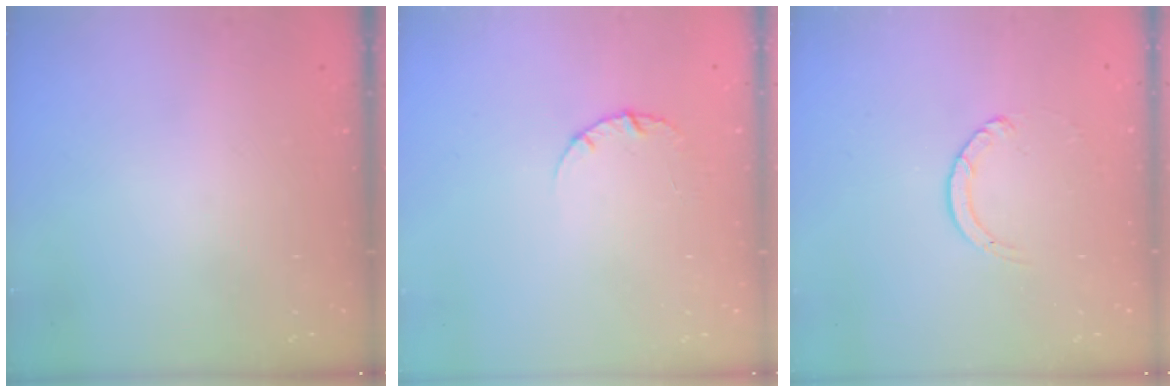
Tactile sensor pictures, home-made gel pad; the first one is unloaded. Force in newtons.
{"total": 2.6, "press": 2.6, "slide": 0.3}
{"total": 2.4, "press": 2.4, "slide": 0.2}